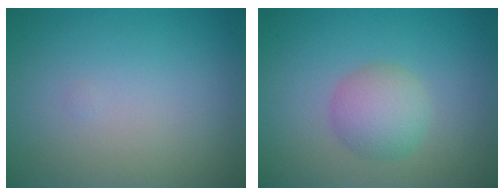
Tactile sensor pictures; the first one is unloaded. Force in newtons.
{"total": 3.2, "press": 3.2, "slide": 0.0}